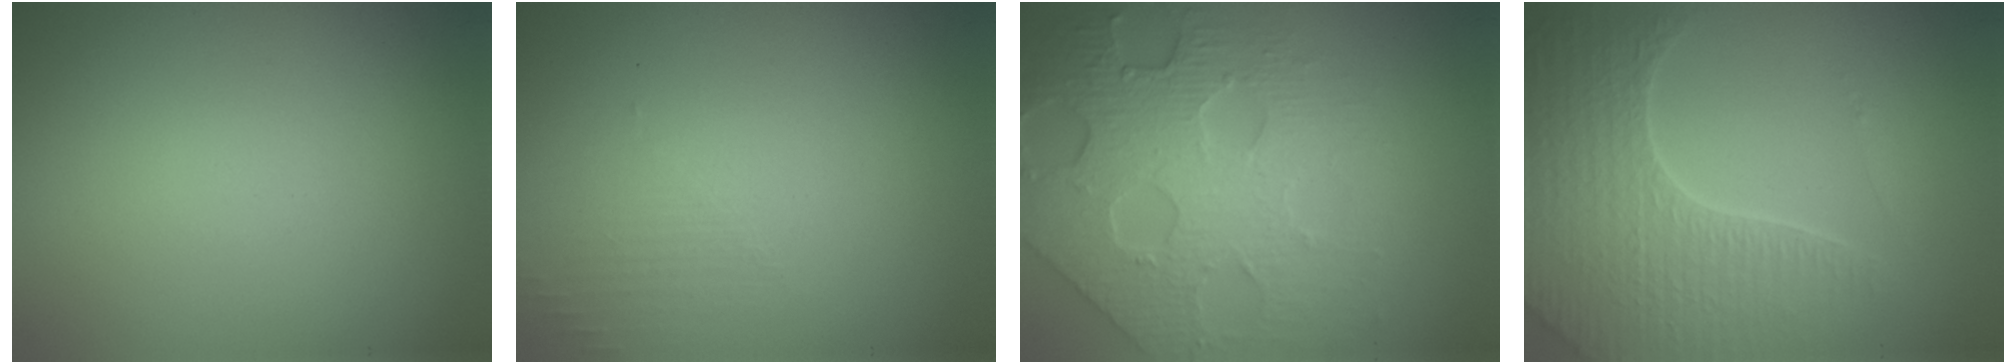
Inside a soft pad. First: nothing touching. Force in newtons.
{"total": 1.3, "press": 0.1, "slide": 1.3}
{"total": 7.4, "press": 5.6, "slide": 4.9}
{"total": 6.1, "press": 4.9, "slide": 3.7}